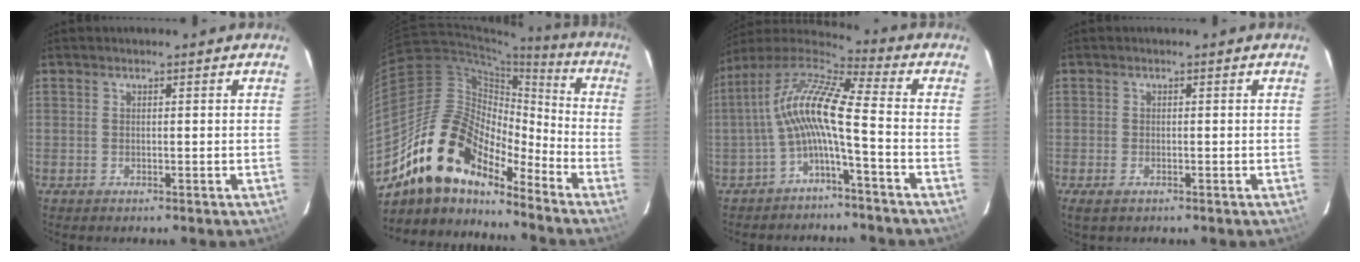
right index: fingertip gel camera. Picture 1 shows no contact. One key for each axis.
{"total": 17.0, "fx": -13.4, "fy": 6.9, "fz": 7.8, "tx": -0.139, "ty": 0.009, "tz": -0.258}
{"total": 11.7, "fx": -2.3, "fy": 1.2, "fz": 11.4, "tx": -0.227, "ty": 0.017, "tz": -0.051}
{"total": 2.4, "fx": -1.6, "fy": 1.1, "fz": 1.5, "tx": -0.029, "ty": -0.010, "tz": -0.028}